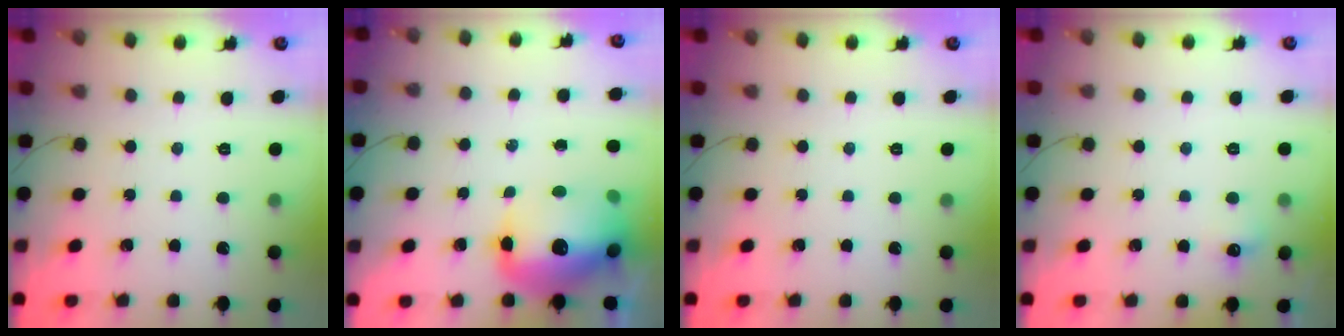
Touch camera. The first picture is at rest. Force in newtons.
{"total": 18.0, "press": 17.5, "slide": 4.1}
{"total": 0.0}
{"total": 4.6, "press": 4.4, "slide": 1.3}